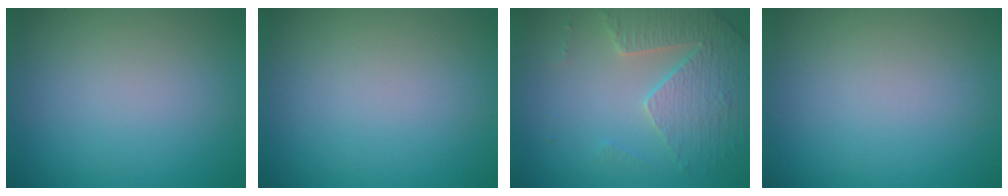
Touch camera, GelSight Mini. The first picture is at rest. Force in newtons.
{"total": 0.0}
{"total": 3.9, "press": 3.8, "slide": 0.8}
{"total": 0.0}